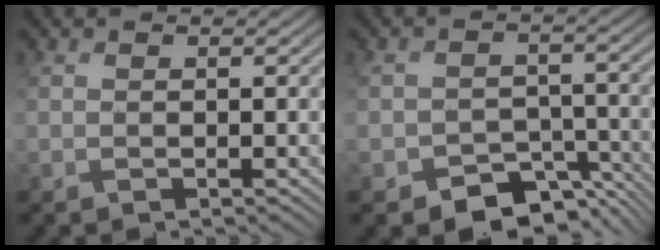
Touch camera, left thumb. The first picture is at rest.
{"total": 6.4, "force": [-4.3, 4.0, 2.7], "torque": [-0.039, -0.021, -0.069]}